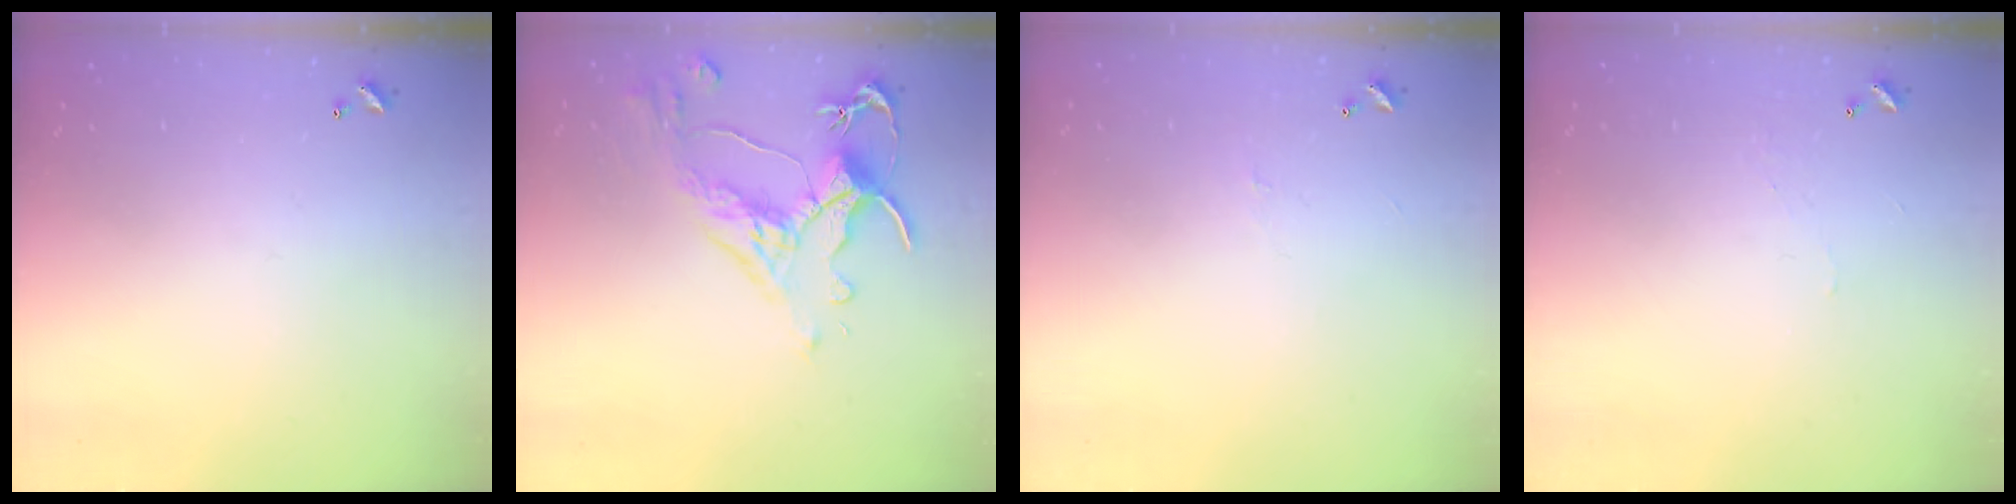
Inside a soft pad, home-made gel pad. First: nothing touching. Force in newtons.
{"total": 3.2, "press": 2.9, "slide": 1.4}
{"total": 0.8, "press": 0.7, "slide": 0.5}
{"total": 2.1, "press": 2.1, "slide": 0.6}